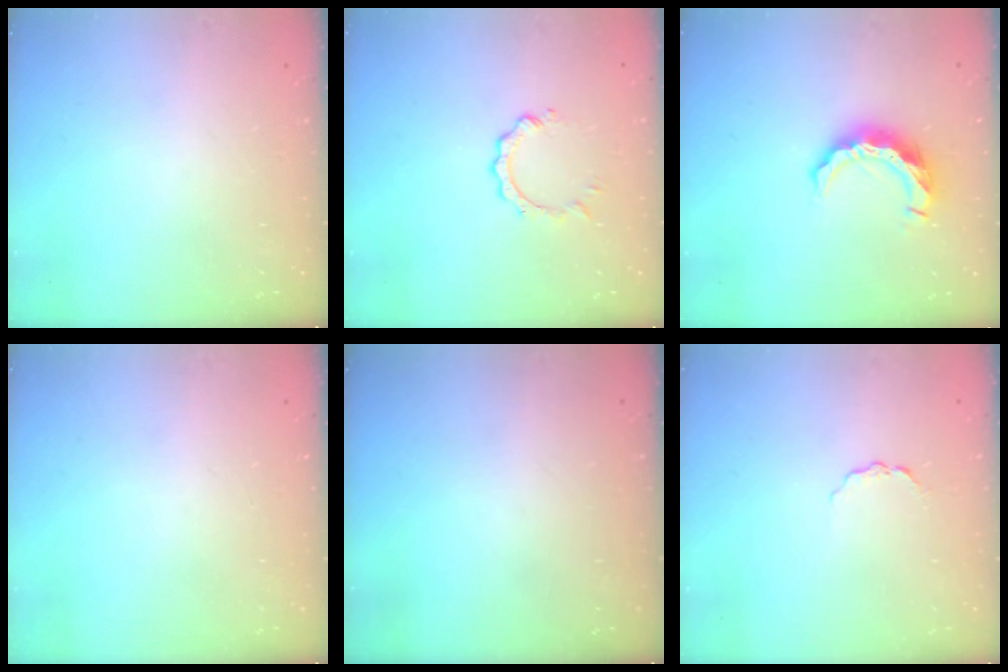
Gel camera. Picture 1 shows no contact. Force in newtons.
{"total": 2.8, "press": 2.8, "slide": 0.4}
{"total": 9.5, "press": 9.5, "slide": 0.7}
{"total": 0.0}
{"total": 0.0}
{"total": 3.4, "press": 3.4, "slide": 0.5}